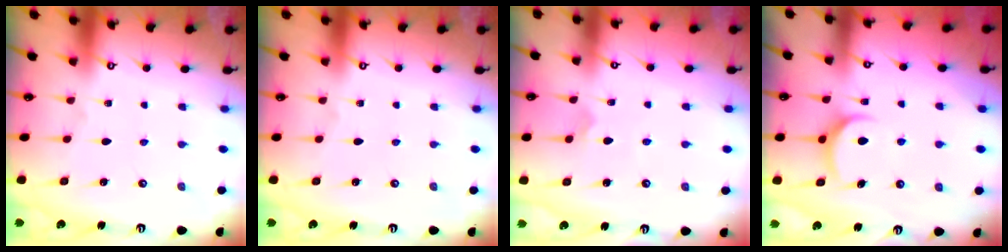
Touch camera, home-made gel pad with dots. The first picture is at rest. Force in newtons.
{"total": 0.0}
{"total": 4.0, "press": 4.0, "slide": 0.3}
{"total": 5.5, "press": 5.5, "slide": 0.5}